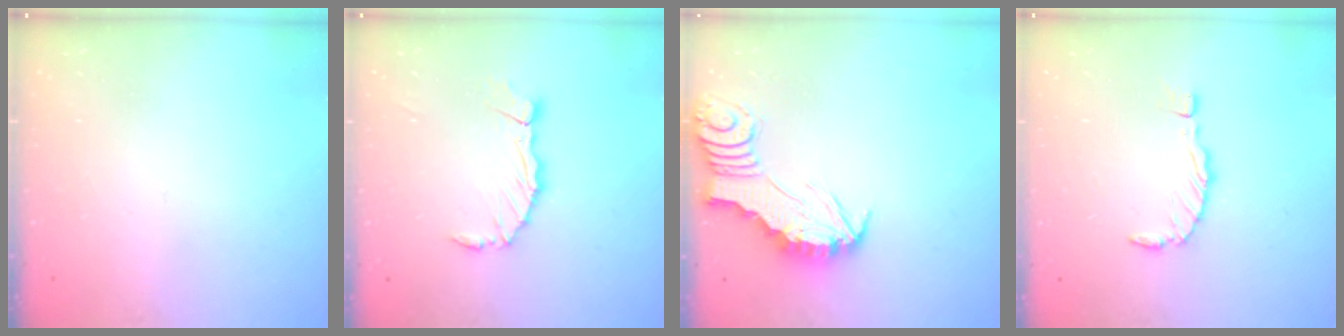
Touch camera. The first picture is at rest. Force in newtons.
{"total": 6.9, "press": 6.9, "slide": 1.0}
{"total": 2.5, "press": 2.5, "slide": 0.2}
{"total": 0.0}